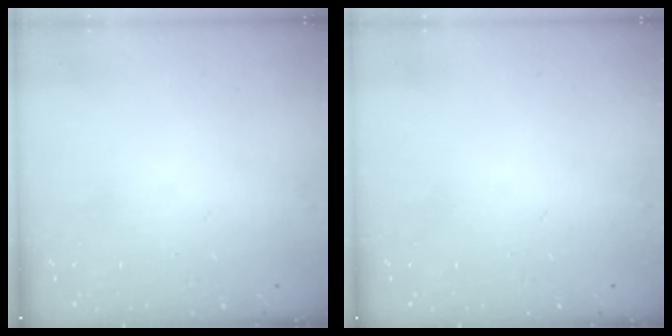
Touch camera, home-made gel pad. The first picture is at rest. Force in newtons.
{"total": 0.0}